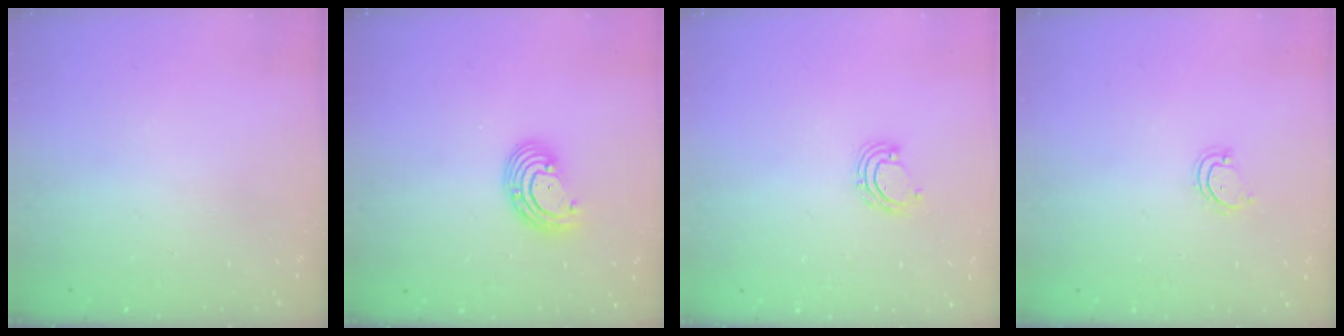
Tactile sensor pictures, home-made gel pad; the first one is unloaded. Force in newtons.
{"total": 6.2, "press": 6.1, "slide": 0.9}
{"total": 4.2, "press": 4.2, "slide": 0.3}
{"total": 2.8, "press": 2.8, "slide": 0.3}